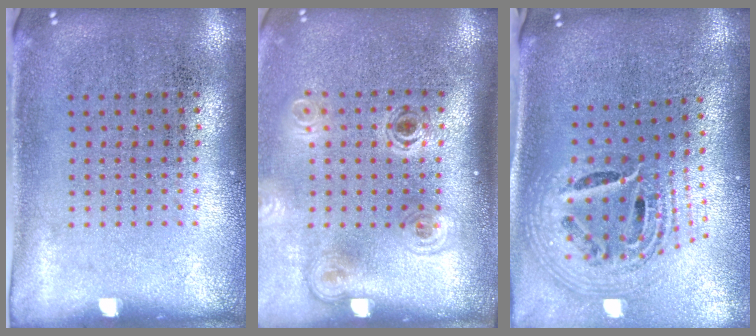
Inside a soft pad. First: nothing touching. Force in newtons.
{"total": 1.9, "press": 1.3, "slide": 1.4}
{"total": 2.2, "press": 1.6, "slide": 1.5}